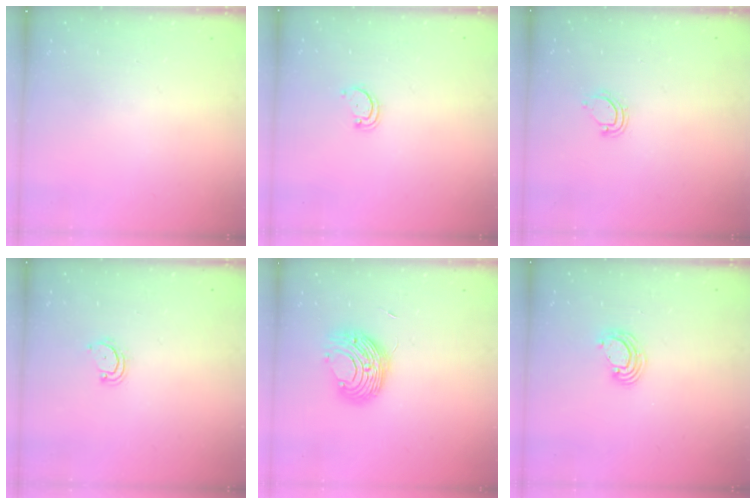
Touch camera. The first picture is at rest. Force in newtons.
{"total": 2.2, "press": 2.2, "slide": 0.2}
{"total": 4.3, "press": 4.3, "slide": 0.3}
{"total": 3.4, "press": 3.4, "slide": 0.2}
{"total": 9.4, "press": 9.4, "slide": 0.3}
{"total": 4.8, "press": 4.8, "slide": 0.2}